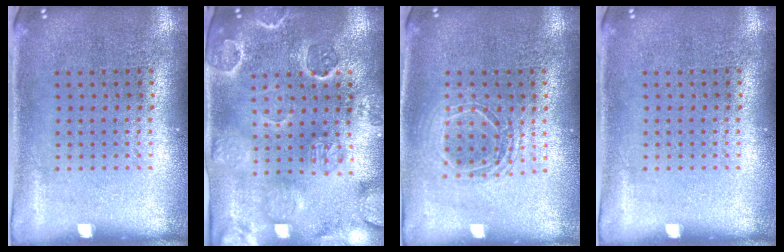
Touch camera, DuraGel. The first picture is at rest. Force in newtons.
{"total": 3.2, "press": 3.0, "slide": 1.1}
{"total": 1.7, "press": 1.4, "slide": 0.9}
{"total": 0.0}